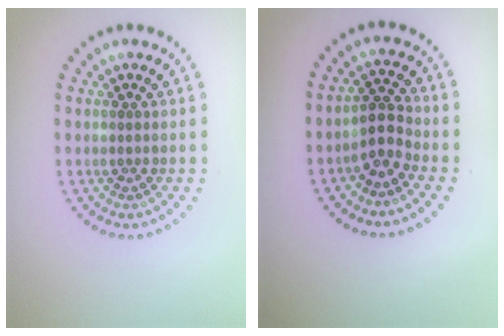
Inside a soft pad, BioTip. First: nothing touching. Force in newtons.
{"total": 2.3, "press": 2.0, "slide": 1.1}